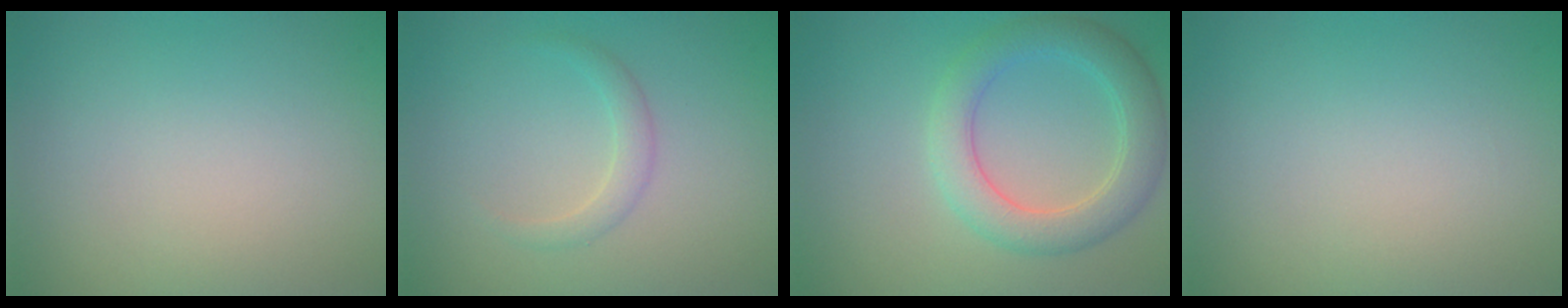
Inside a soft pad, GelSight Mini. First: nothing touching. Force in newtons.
{"total": 1.5, "press": 1.5, "slide": 0.1}
{"total": 4.6, "press": 4.6, "slide": 0.2}
{"total": 0.0}